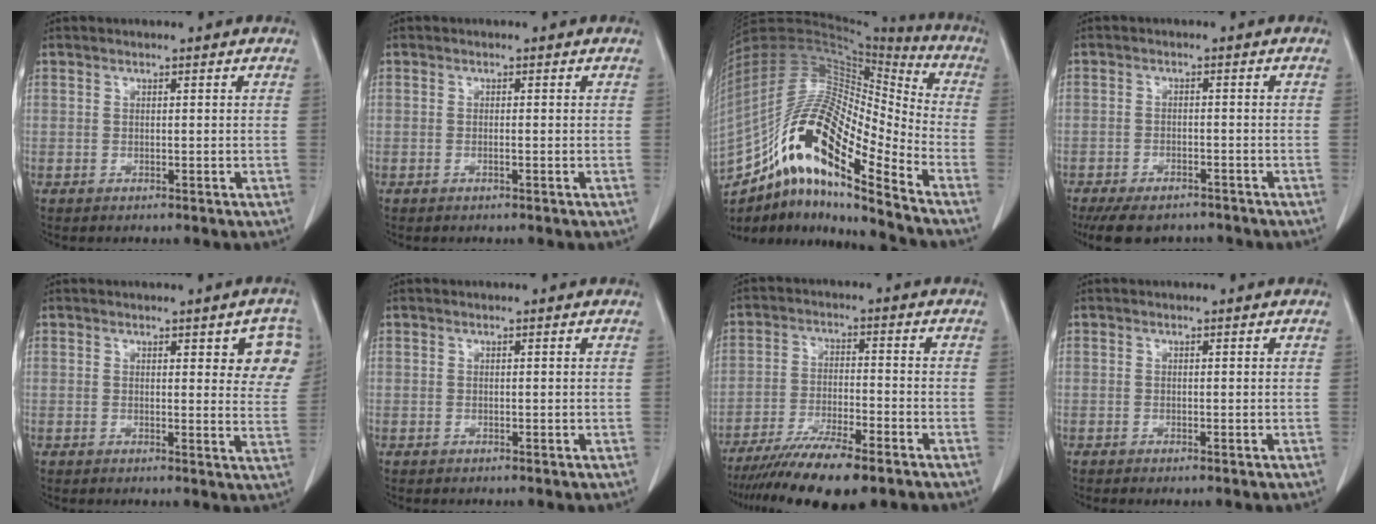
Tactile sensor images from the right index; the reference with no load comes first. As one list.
[{"total": 0.5, "force": [-0.3, 0.1, 0.4], "torque": [-0.009, 0.000, -0.003]}, {"total": 23.2, "force": [-13.9, 4.9, 17.9], "torque": [-0.369, 0.006, -0.249]}, {"total": 9.7, "force": [-7.8, 4.2, 4.0], "torque": [-0.069, -0.011, -0.109]}, {"total": 7.0, "force": [3.2, 2.1, 5.8], "torque": [-0.052, -0.010, 0.030]}, {"total": 0.0}, {"total": 13.2, "force": [-10.2, 1.9, 8.3], "torque": [-0.149, -0.029, -0.167]}, {"total": 0.6, "force": [-0.3, 0.1, 0.5], "torque": [-0.015, -0.003, -0.003]}]